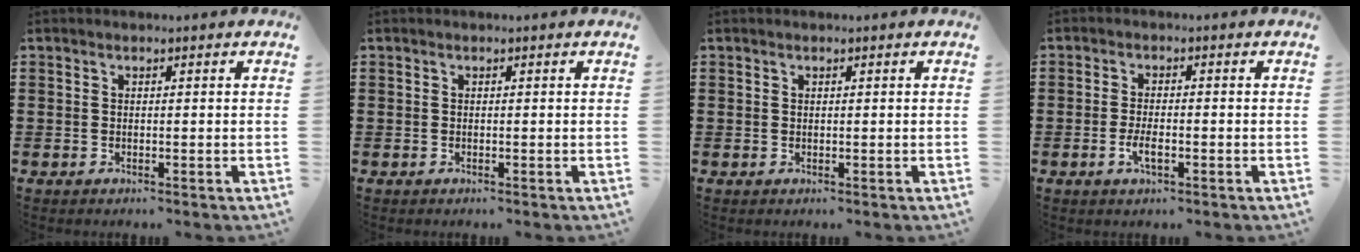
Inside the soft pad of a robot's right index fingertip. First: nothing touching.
{"total": 0.0}
{"total": 0.0}
{"total": 2.9, "force": [-1.1, 0.8, 2.5], "torque": [-0.051, -0.004, -0.021]}